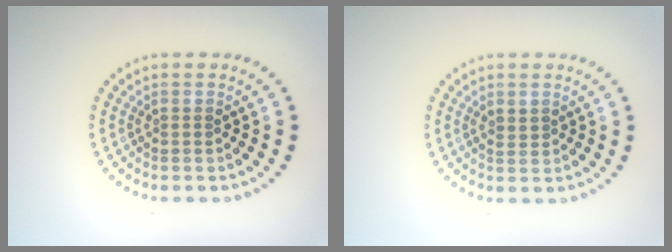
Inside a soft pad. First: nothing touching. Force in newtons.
{"total": 0.6, "press": 0.5, "slide": 0.3}